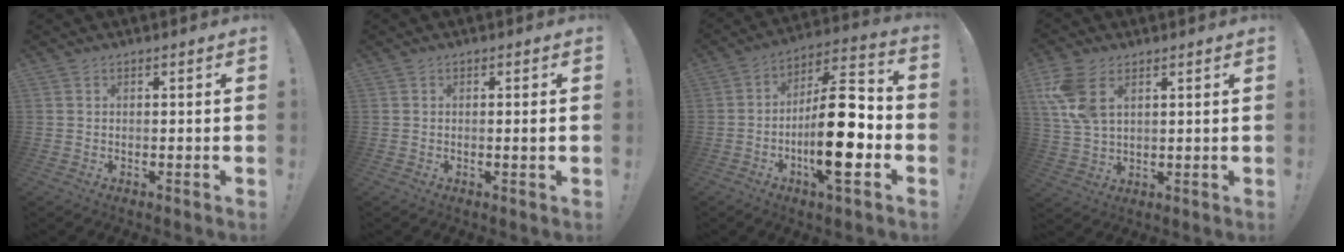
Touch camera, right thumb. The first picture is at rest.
{"total": 1.6, "force": [-0.2, -0.3, 1.6], "torque": [-0.025, -0.001, -0.005]}
{"total": 21.4, "force": [-5.2, 6.5, 19.7], "torque": [-0.330, 0.027, -0.083]}
{"total": 9.6, "force": [4.3, 5.4, 6.6], "torque": [-0.135, -0.016, 0.082]}